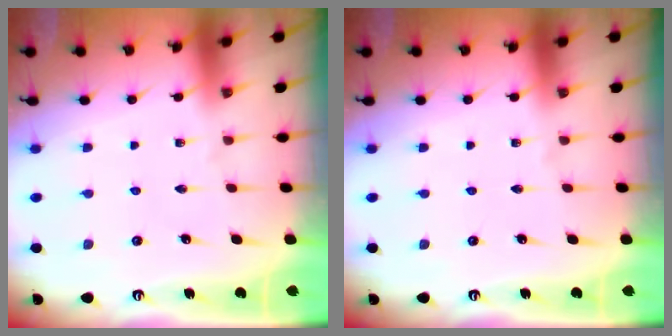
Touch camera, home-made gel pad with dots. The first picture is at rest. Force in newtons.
{"total": 0.0}